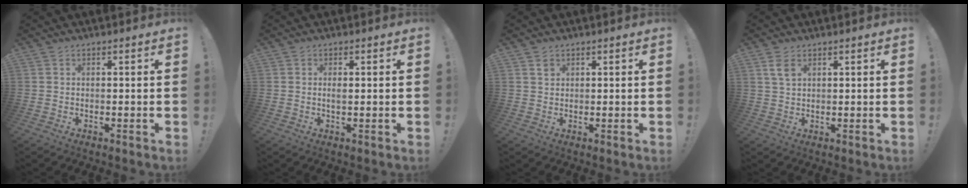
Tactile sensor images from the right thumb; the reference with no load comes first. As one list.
[{"total": 1.3, "force": [-0.1, 0.5, 1.2], "torque": [-0.012, -0.003, -0.005]}, {"total": 2.0, "force": [1.1, 1.7, 0.2], "torque": [0.012, -0.009, 0.018]}, {"total": 4.1, "force": [2.1, 2.1, 2.9], "torque": [-0.049, -0.005, 0.038]}]